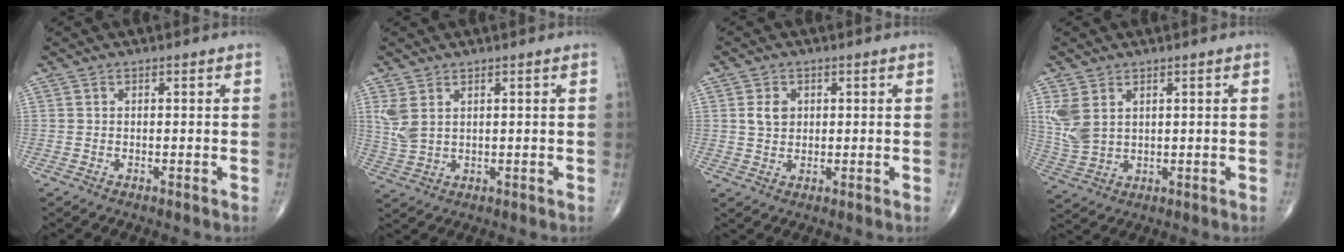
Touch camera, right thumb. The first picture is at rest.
{"total": 4.3, "force": [1.9, 2.3, 3.1], "torque": [-0.077, -0.002, 0.050]}
{"total": 3.5, "force": [0.9, 2.7, 2.1], "torque": [-0.025, -0.002, 0.017]}
{"total": 6.5, "force": [2.4, 4.2, 4.3], "torque": [-0.101, -0.006, 0.061]}